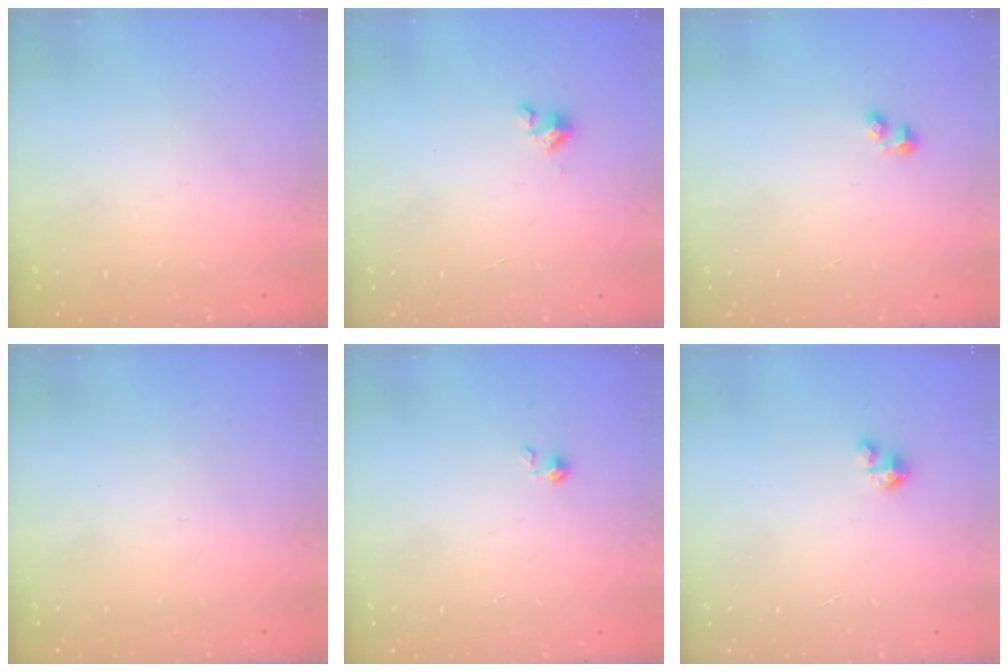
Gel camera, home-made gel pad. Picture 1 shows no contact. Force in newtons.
{"total": 0.9, "press": 0.9, "slide": 0.2}
{"total": 1.7, "press": 1.6, "slide": 0.6}
{"total": 0.0}
{"total": 0.0}
{"total": 2.7, "press": 2.7, "slide": 0.2}